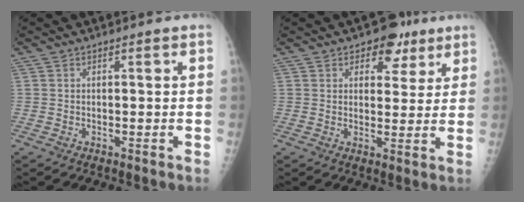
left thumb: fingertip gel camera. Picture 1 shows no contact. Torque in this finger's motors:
{"motor_torque": [0.11, 0.26, -0.14, -0.40, 0.06]}